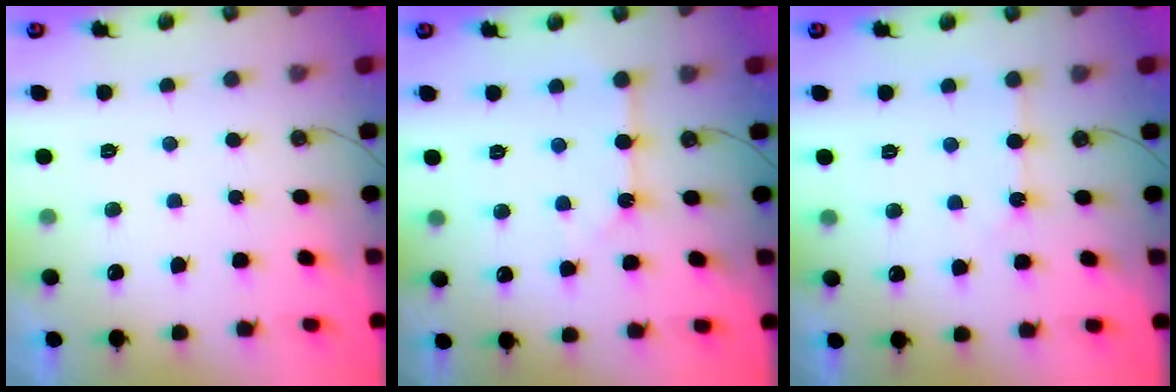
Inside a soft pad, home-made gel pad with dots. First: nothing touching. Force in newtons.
{"total": 2.9, "press": 2.9, "slide": 0.5}
{"total": 2.7, "press": 2.7, "slide": 0.3}